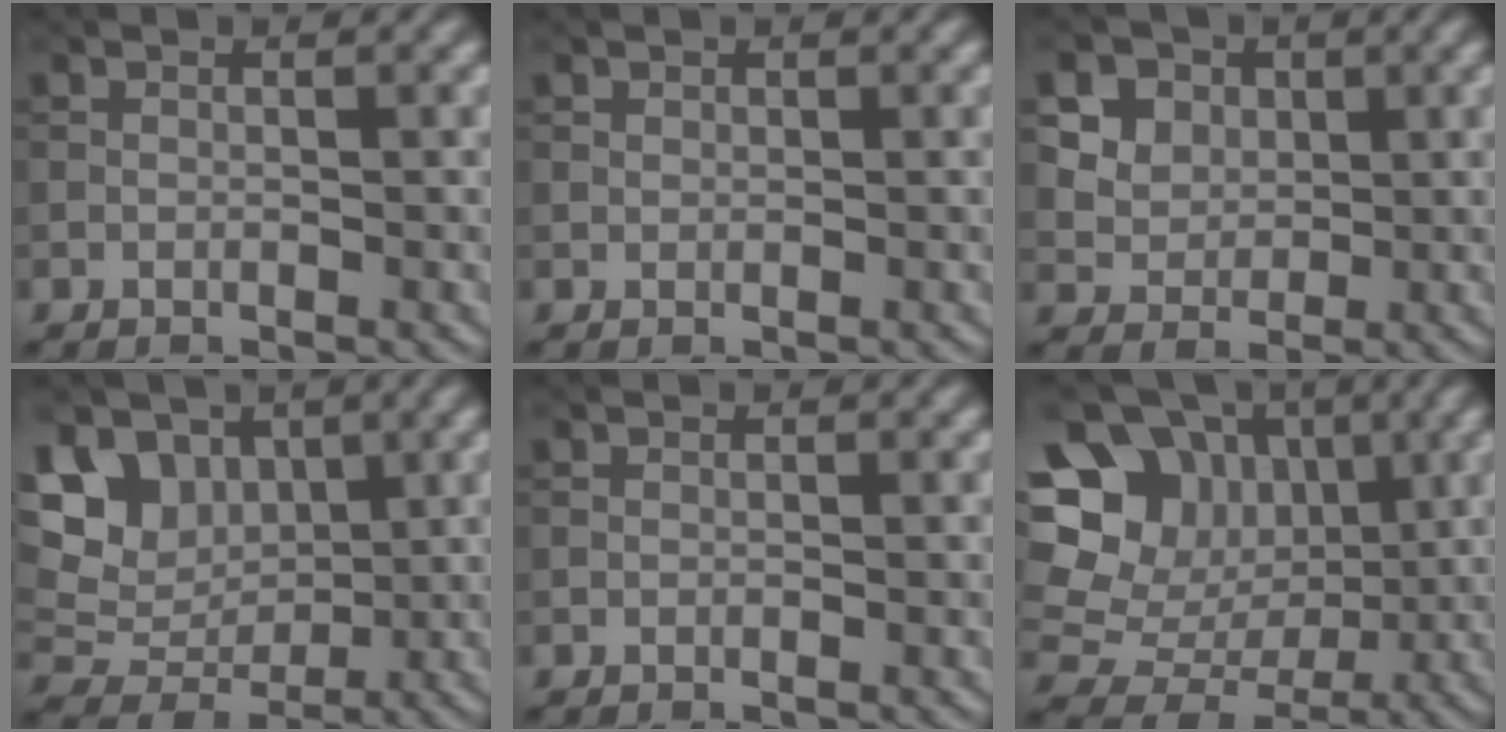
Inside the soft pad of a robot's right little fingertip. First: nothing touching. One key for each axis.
{"total": 0.0}
{"total": 9.1, "fx": 4.1, "fy": 7.2, "fz": 3.8, "tx": -0.088, "ty": 0.031, "tz": 0.055}
{"total": 6.2, "fx": 2.8, "fy": 4.9, "fz": 2.7, "tx": -0.053, "ty": 0.004, "tz": 0.047}
{"total": 0.0}
{"total": 15.0, "fx": 4.4, "fy": 13.0, "fz": 6.0, "tx": -0.178, "ty": 0.018, "tz": 0.073}